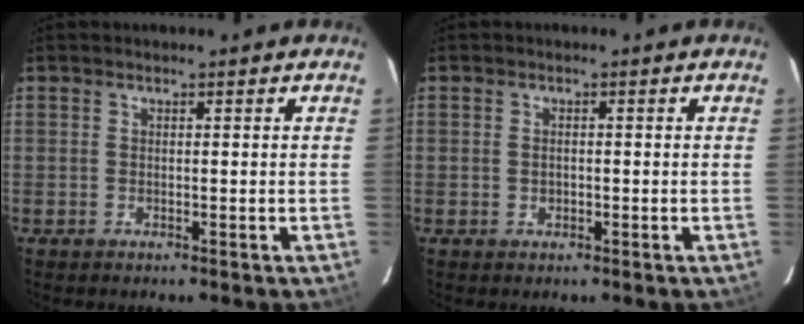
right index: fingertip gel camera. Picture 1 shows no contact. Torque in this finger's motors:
{"motor_torque": [-0.09, -0.01, -0.01, 0.00]}